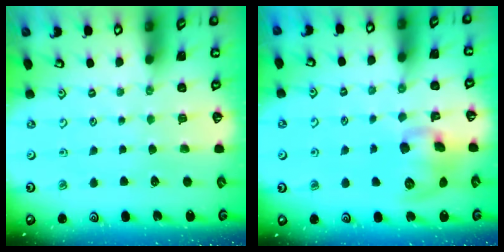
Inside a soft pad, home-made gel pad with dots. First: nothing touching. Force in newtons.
{"total": 11.2, "press": 11.0, "slide": 2.1}